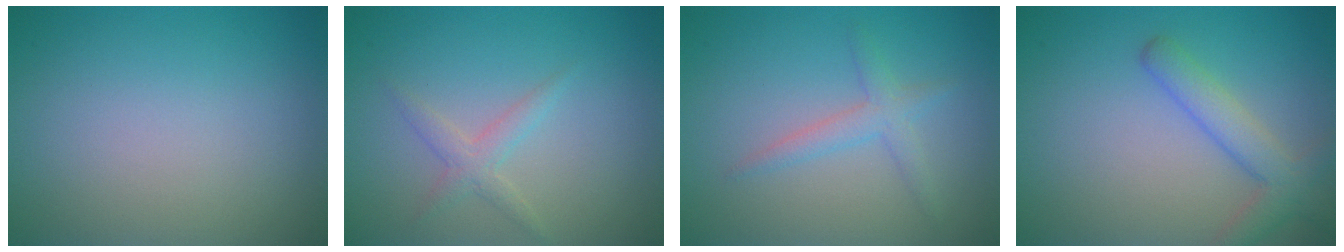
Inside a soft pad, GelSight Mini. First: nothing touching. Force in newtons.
{"total": 1.7, "press": 1.7, "slide": 0.1}
{"total": 2.0, "press": 1.9, "slide": 0.2}
{"total": 3.5, "press": 3.5, "slide": 0.2}